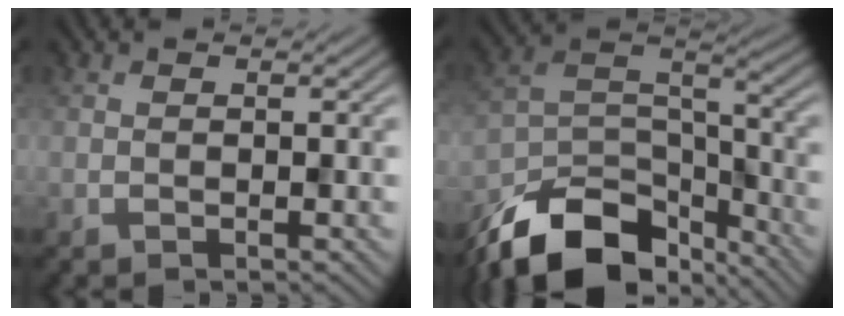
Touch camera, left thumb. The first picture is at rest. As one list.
[{"total": 14.9, "force": [-10.8, 6.9, 7.7], "torque": [-0.182, -0.021, -0.181]}]